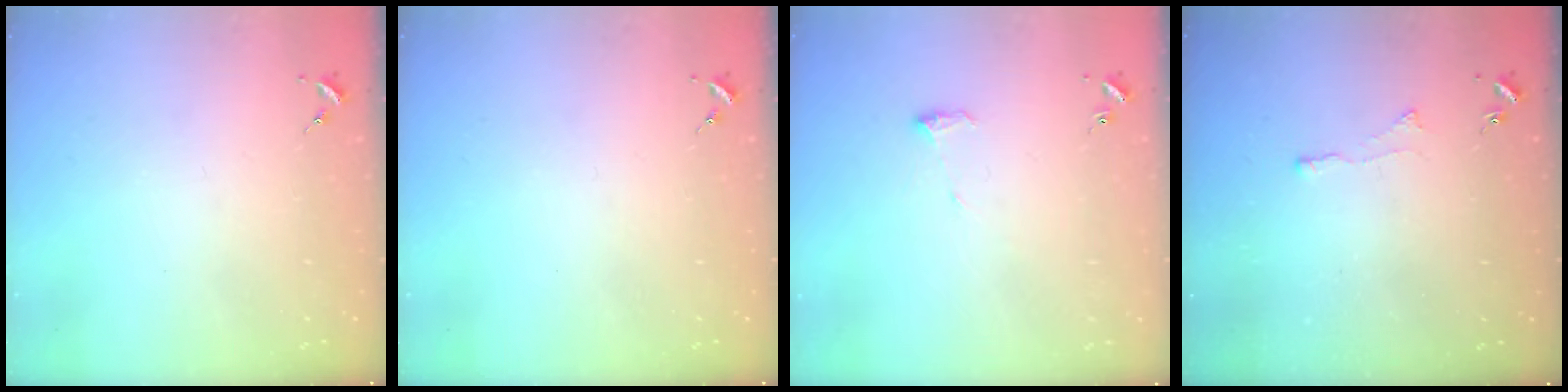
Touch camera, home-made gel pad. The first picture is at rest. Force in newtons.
{"total": 0.0}
{"total": 6.1, "press": 6.0, "slide": 0.9}
{"total": 2.6, "press": 2.5, "slide": 0.6}